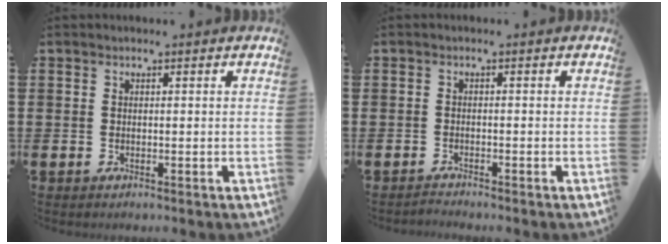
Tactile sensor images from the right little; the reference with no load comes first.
{"total": 0.9, "force": [-0.9, -0.1, 0.0], "torque": [-0.001, -0.001, -0.019]}